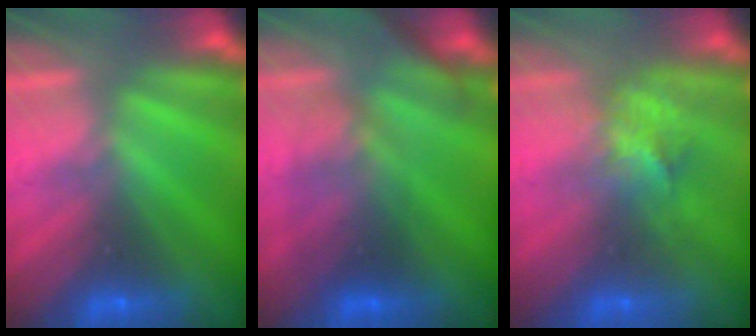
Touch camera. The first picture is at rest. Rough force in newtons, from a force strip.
{"total": 2.8}
{"total": 2.7}